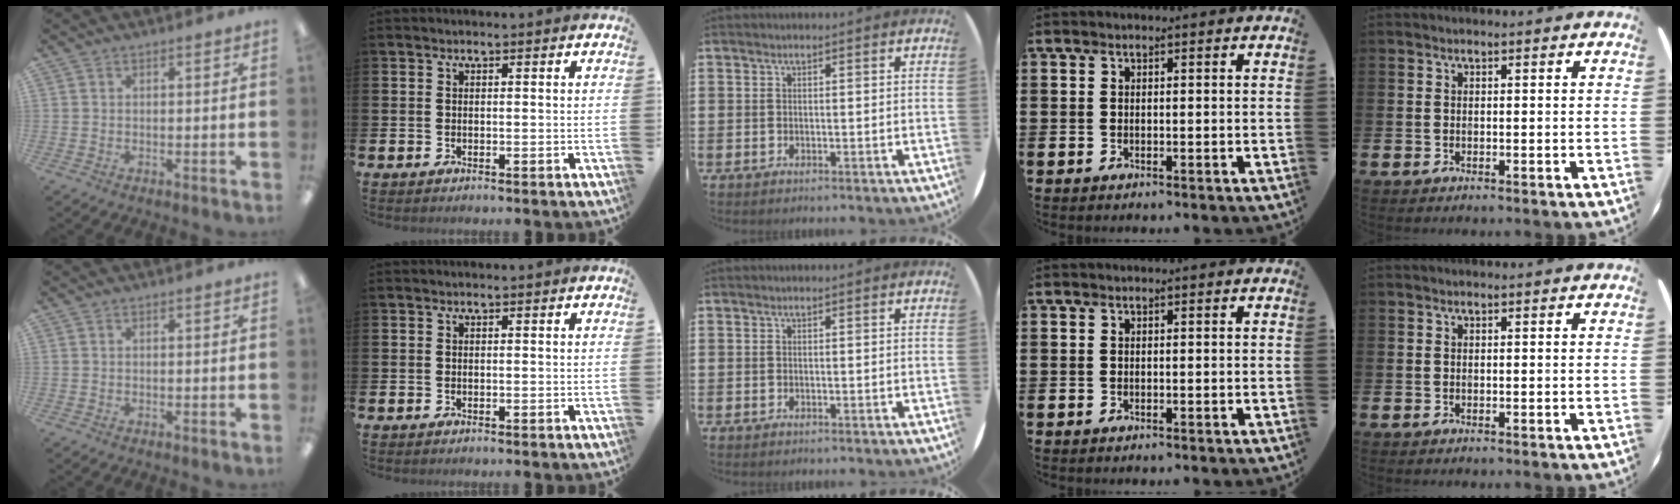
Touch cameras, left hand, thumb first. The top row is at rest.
{}